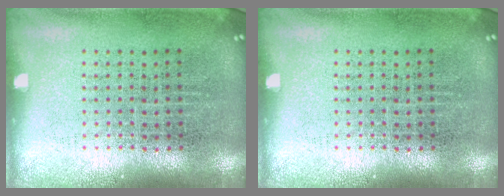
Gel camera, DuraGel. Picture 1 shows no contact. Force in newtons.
{"total": 0.0}